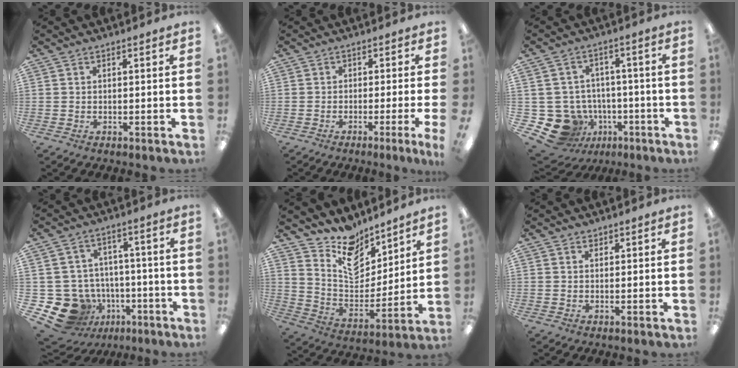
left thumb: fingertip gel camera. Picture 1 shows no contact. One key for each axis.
{"total": 2.8, "fx": -1.4, "fy": -0.5, "fz": 2.4, "tx": -0.035, "ty": -0.011, "tz": -0.022}
{"total": 11.8, "fx": -4.7, "fy": 10.1, "fz": 3.8, "tx": -0.094, "ty": 0.017, "tz": -0.068}
{"total": 13.7, "fx": -5.8, "fy": 11.5, "fz": 4.7, "tx": -0.102, "ty": 0.028, "tz": -0.077}
{"total": 12.7, "fx": 10.3, "fy": 6.3, "fz": 4.1, "tx": -0.079, "ty": -0.089, "tz": 0.191}
{"total": 0.9, "fx": 0.8, "fy": 0.4, "fz": 0.0, "tx": 0.007, "ty": -0.005, "tz": 0.015}